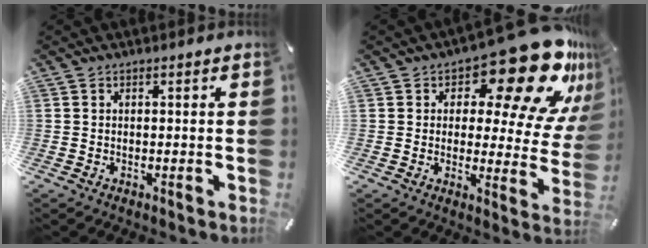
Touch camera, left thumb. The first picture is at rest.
{"total": 21.6, "force": [13.3, 8.9, 14.5], "torque": [-0.179, -0.095, 0.217]}